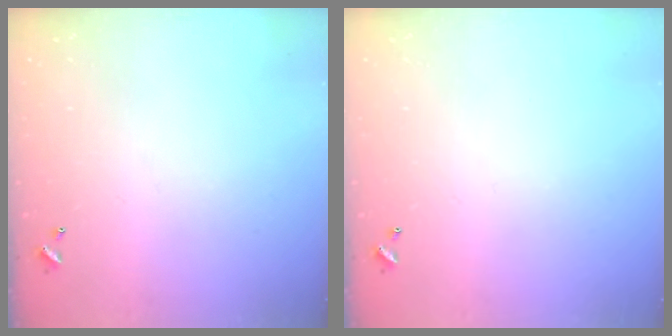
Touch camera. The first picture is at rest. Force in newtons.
{"total": 0.0}